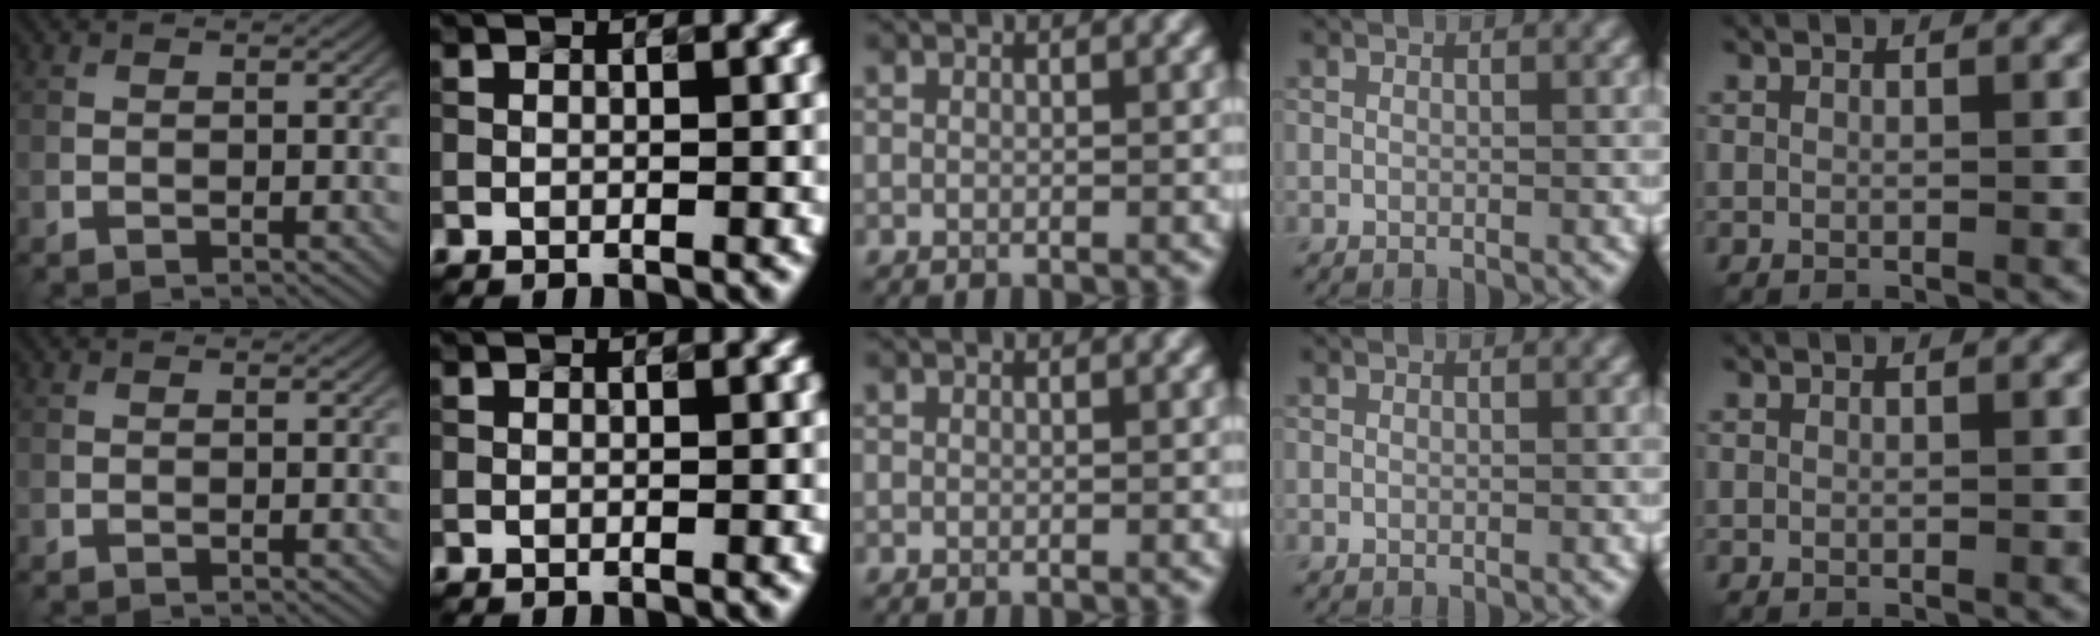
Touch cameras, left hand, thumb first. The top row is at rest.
{}